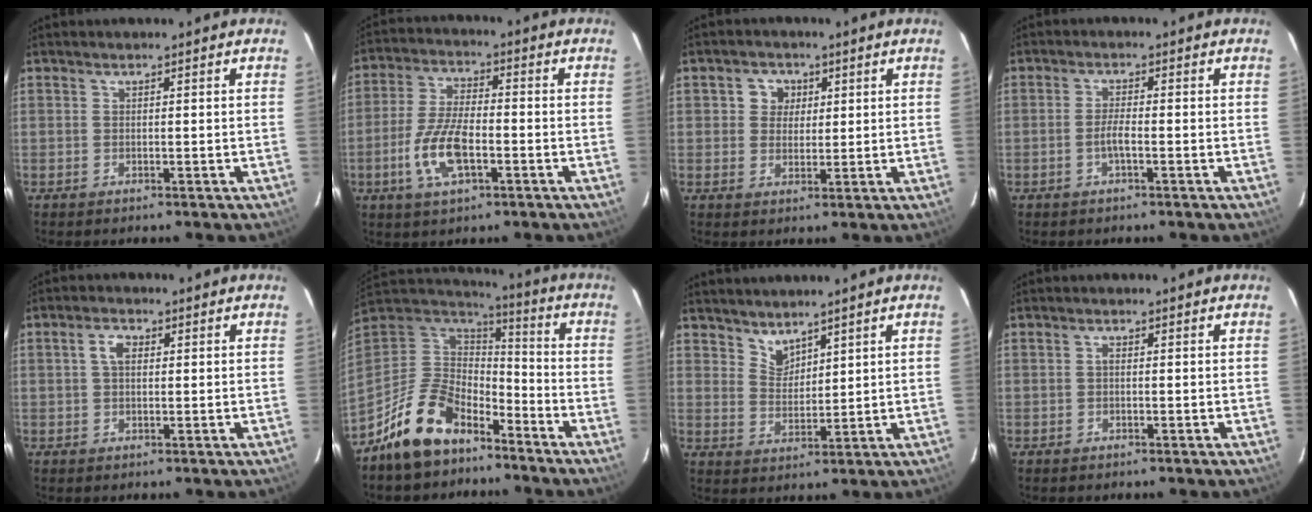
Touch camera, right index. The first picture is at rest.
{"total": 10.2, "force": [-3.6, 3.9, 8.7], "torque": [-0.184, 0.000, -0.068]}
{"total": 4.2, "force": [1.2, 3.9, 1.0], "torque": [-0.008, 0.013, 0.020]}
{"total": 2.2, "force": [-1.0, 0.2, 2.0], "torque": [-0.040, 0.002, -0.020]}
{"total": 2.9, "force": [0.6, 1.8, 2.2], "torque": [-0.043, 0.010, 0.012]}
{"total": 16.8, "force": [-11.3, 9.1, 8.6], "torque": [-0.198, 0.011, -0.193]}
{"total": 4.2, "force": [3.7, 1.8, 0.9], "torque": [-0.011, -0.002, 0.071]}
{"total": 0.6, "force": [-0.1, 0.3, 0.5], "torque": [-0.008, 0.004, -0.004]}